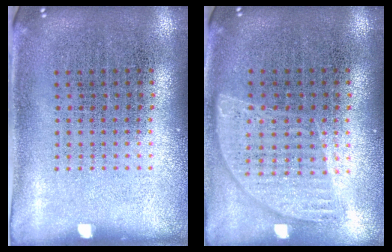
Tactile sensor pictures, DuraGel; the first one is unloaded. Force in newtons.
{"total": 0.9, "press": 0.8, "slide": 0.2}